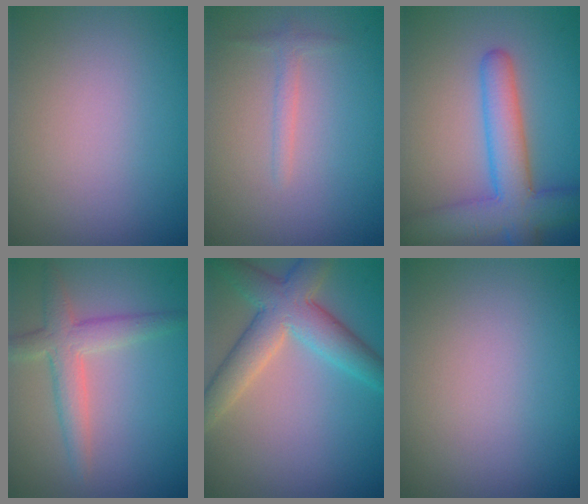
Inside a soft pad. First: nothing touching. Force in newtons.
{"total": 1.1, "press": 1.1, "slide": 0.1}
{"total": 6.6, "press": 6.6, "slide": 0.4}
{"total": 3.8, "press": 3.8, "slide": 0.2}
{"total": 6.6, "press": 6.6, "slide": 0.6}
{"total": 0.0}